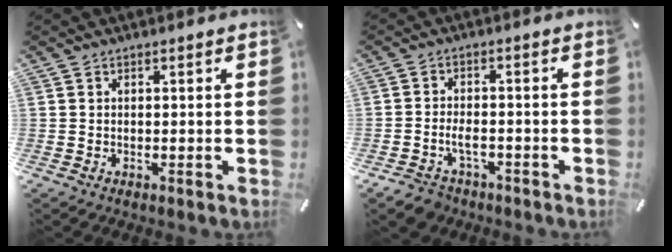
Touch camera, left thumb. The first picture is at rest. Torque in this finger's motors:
{"motor_torque": [0.34, 0.78, -0.17, 0.05, 0.04]}